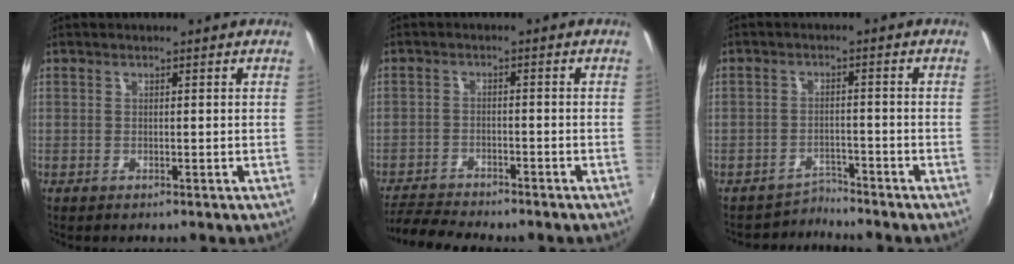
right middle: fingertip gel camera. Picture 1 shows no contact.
{"total": 7.4, "force": [-7.0, 1.0, 2.1], "torque": [-0.065, -0.015, -0.119]}
{"total": 3.2, "force": [-2.9, 0.2, -1.2], "torque": [0.018, 0.011, -0.049]}